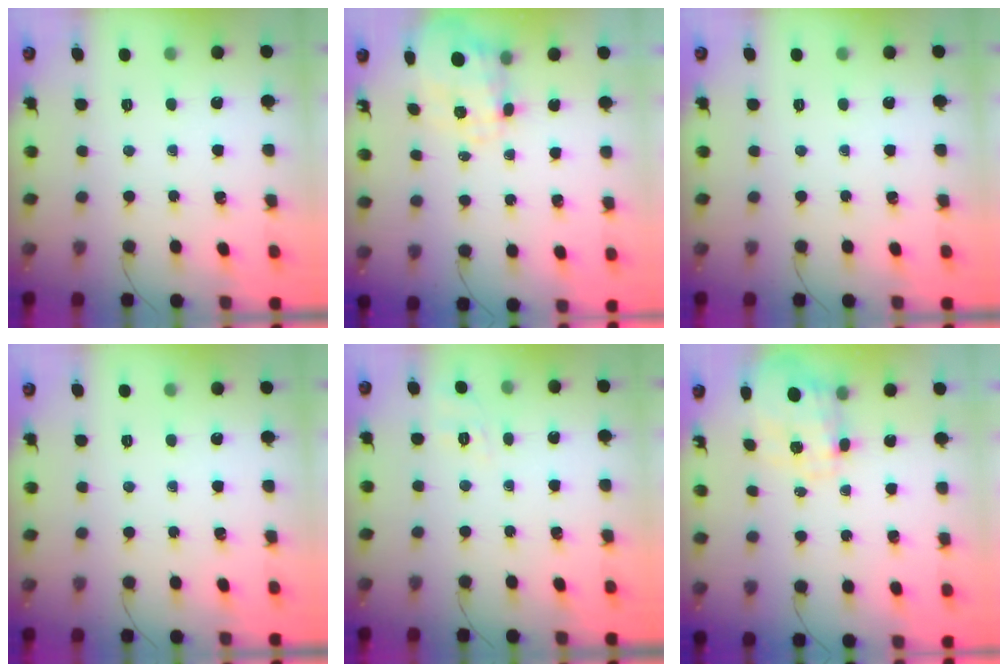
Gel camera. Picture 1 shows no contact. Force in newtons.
{"total": 3.2, "press": 2.9, "slide": 1.4}
{"total": 0.0}
{"total": 0.0}
{"total": 1.9, "press": 0.6, "slide": 1.8}
{"total": 3.4, "press": 3.2, "slide": 1.1}